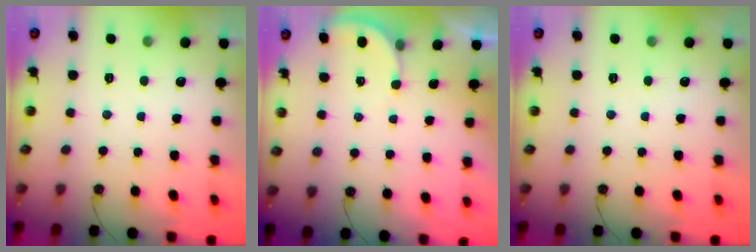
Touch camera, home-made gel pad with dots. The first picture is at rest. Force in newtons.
{"total": 2.3, "press": 2.3, "slide": 0.2}
{"total": 0.0}